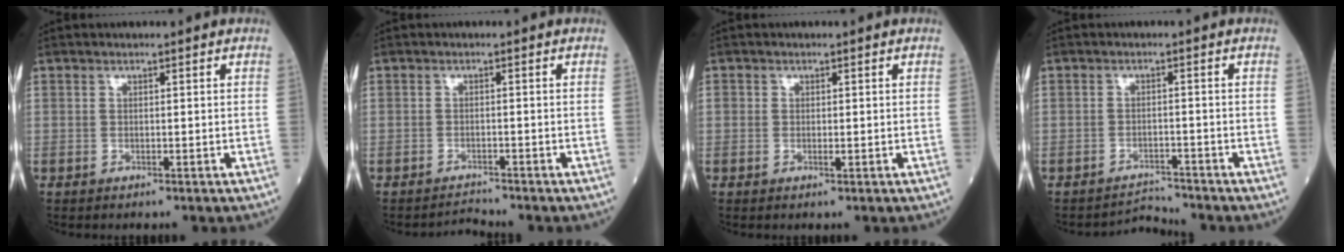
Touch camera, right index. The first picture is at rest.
{"total": 1.7, "force": [-1.5, -0.5, -0.5], "torque": [0.010, -0.014, -0.022]}
{"total": 1.1, "force": [-0.1, 0.8, 0.8], "torque": [-0.011, 0.000, -0.004]}
{"total": 2.7, "force": [-2.4, -0.4, -1.1], "torque": [0.020, -0.005, -0.034]}